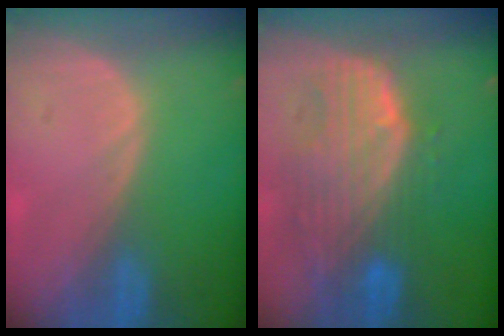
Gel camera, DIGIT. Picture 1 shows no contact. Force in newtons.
{"total": 10.5, "press": 9.0, "slide": 5.3}